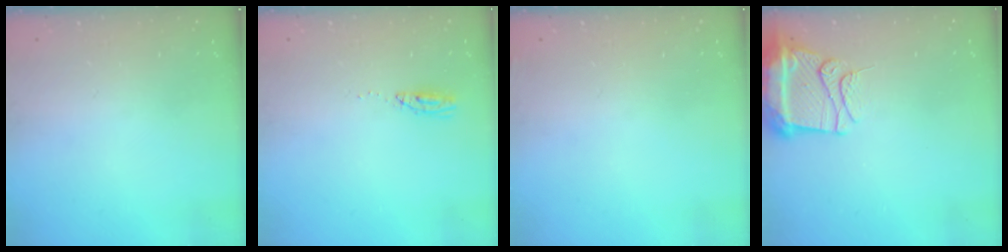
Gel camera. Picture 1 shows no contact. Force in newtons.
{"total": 3.6, "press": 3.4, "slide": 1.3}
{"total": 2.3, "press": 2.2, "slide": 0.8}
{"total": 13.1, "press": 13.1, "slide": 1.4}